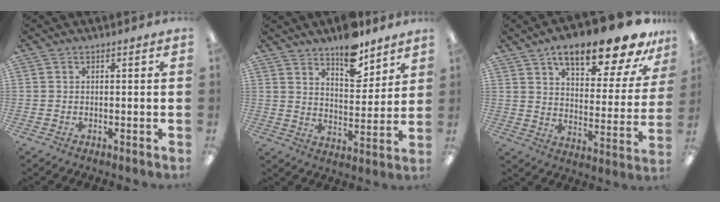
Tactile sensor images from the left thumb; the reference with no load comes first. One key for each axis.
{"total": 11.2, "fx": 9.0, "fy": 4.3, "fz": 5.1, "tx": -0.062, "ty": -0.059, "tz": 0.158}
{"total": 17.9, "fx": 13.2, "fy": 5.7, "fz": 10.7, "tx": -0.161, "ty": -0.083, "tz": 0.217}